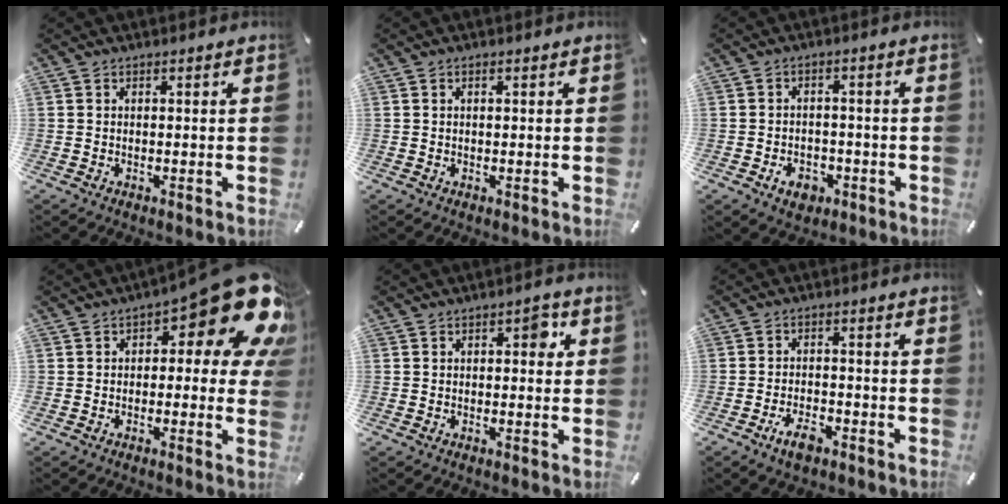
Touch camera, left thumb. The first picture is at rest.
{"total": 0.7, "force": [0.2, 0.3, 0.6], "torque": [-0.010, 0.003, 0.002]}
{"total": 5.3, "force": [-2.6, 3.9, 2.5], "torque": [-0.051, 0.009, -0.046]}
{"total": 17.4, "force": [7.9, 6.8, 13.9], "torque": [-0.174, -0.059, 0.130]}
{"total": 3.9, "force": [0.8, 1.9, 3.3], "torque": [-0.035, -0.001, 0.002]}
{"total": 5.1, "force": [-3.3, 2.3, 3.2], "torque": [-0.068, 0.014, -0.063]}